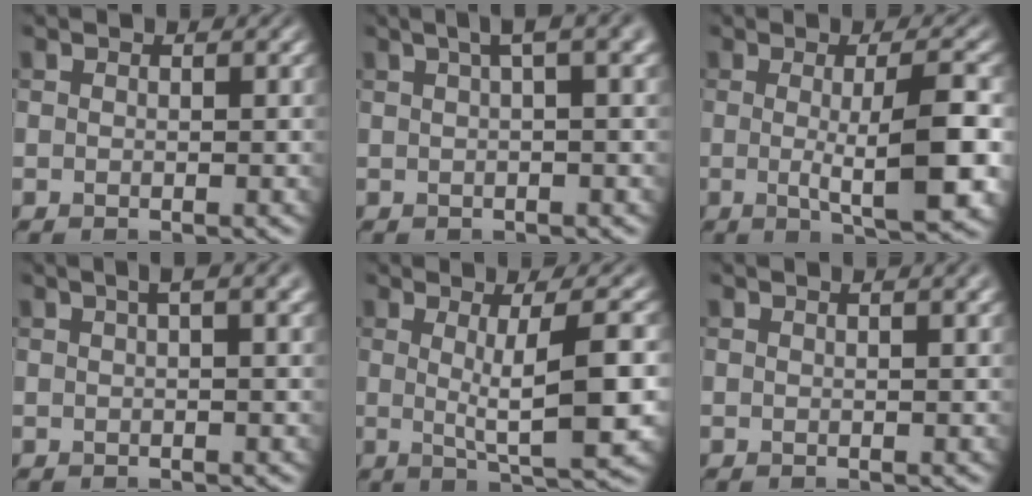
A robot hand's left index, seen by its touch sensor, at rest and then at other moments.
{"total": 4.9, "force": [2.0, 1.4, 4.3], "torque": [-0.049, 0.022, 0.027]}
{"total": 6.8, "force": [-0.4, 1.3, 6.7], "torque": [-0.095, -0.007, -0.002]}
{"total": 4.0, "force": [1.7, 1.3, 3.4], "torque": [-0.034, 0.014, 0.013]}
{"total": 6.8, "force": [0.4, 1.4, 6.7], "torque": [-0.089, -0.001, 0.009]}
{"total": 2.3, "force": [1.2, 0.7, 1.8], "torque": [-0.014, 0.002, 0.009]}